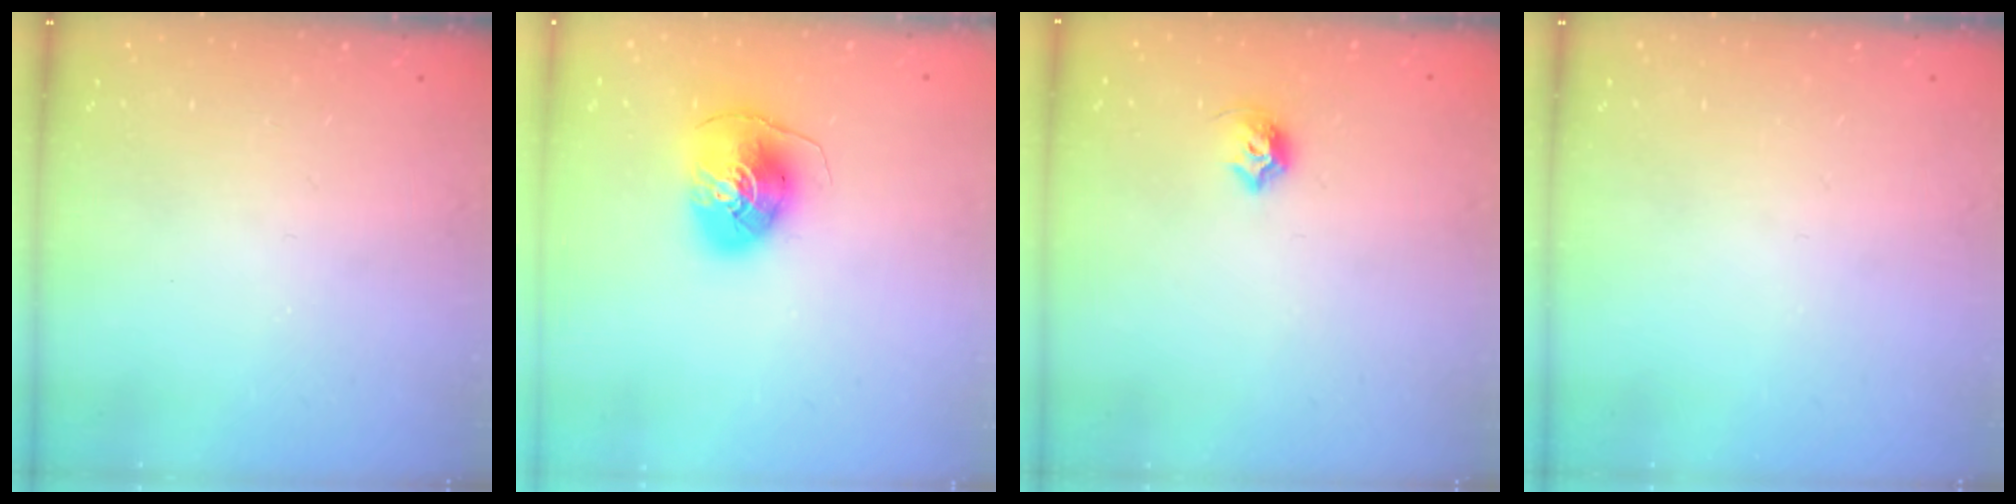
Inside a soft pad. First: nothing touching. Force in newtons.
{"total": 9.5, "press": 9.4, "slide": 1.3}
{"total": 7.1, "press": 7.0, "slide": 0.8}
{"total": 0.0}